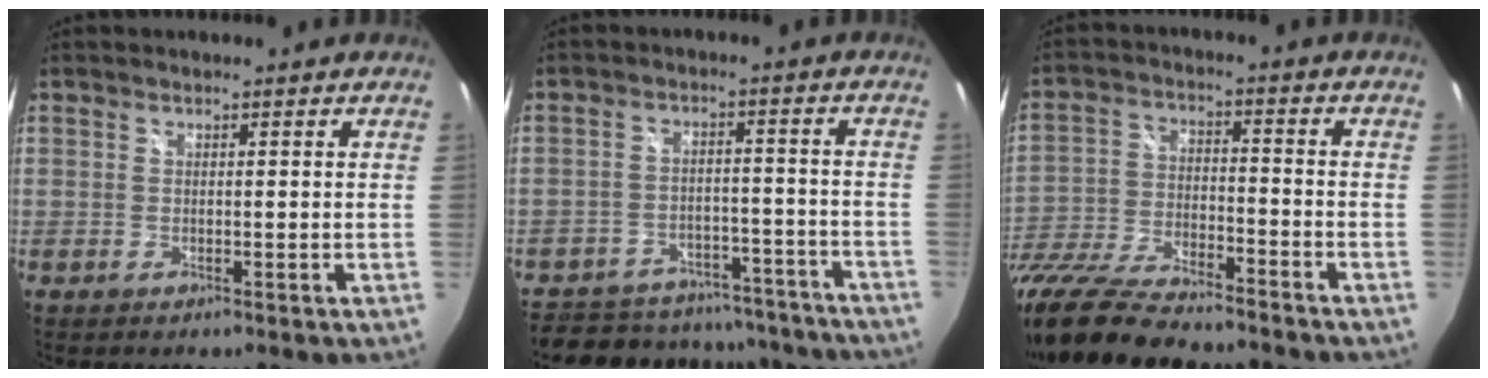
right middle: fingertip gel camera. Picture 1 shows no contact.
{"total": 22.9, "force": [-19.4, 9.5, 7.4], "torque": [-0.167, 0.027, -0.236]}
{"total": 21.8, "force": [-17.6, 6.0, 11.4], "torque": [-0.244, -0.048, -0.306]}